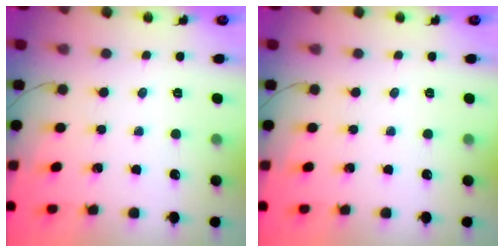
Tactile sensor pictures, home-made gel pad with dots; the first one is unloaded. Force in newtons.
{"total": 0.0}